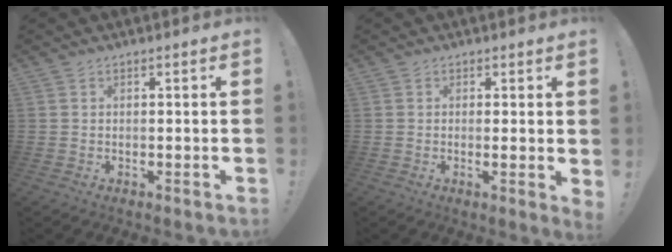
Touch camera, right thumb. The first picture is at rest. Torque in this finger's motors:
{"motor_torque": [0.18, 0.12, -0.09, -0.03, 0.06]}